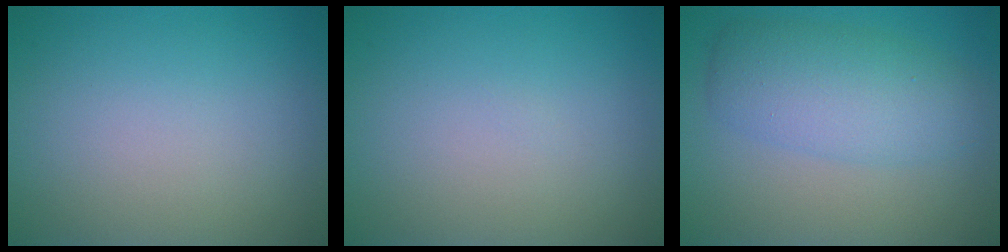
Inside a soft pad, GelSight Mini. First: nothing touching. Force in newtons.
{"total": 0.0}
{"total": 5.1, "press": 5.1, "slide": 0.1}